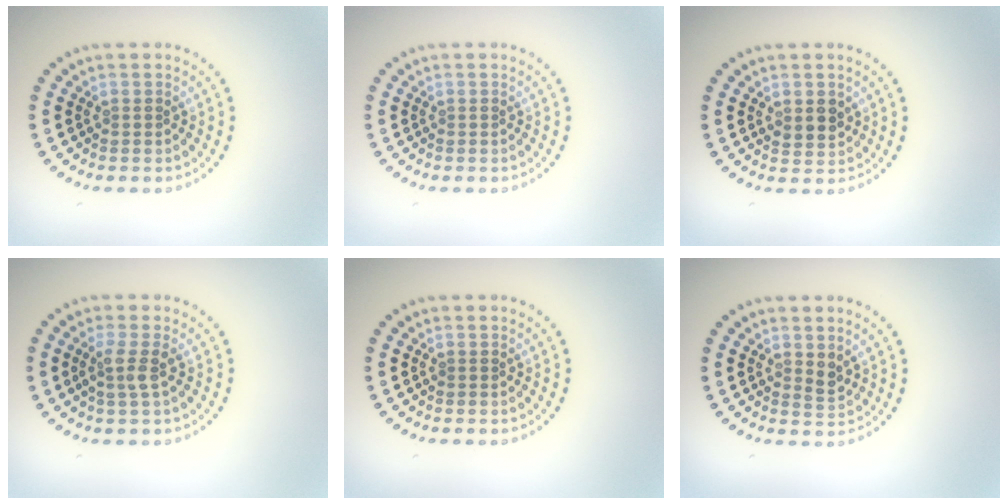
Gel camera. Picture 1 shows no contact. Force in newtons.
{"total": 0.0}
{"total": 1.9, "press": 1.8, "slide": 0.6}
{"total": 1.8, "press": 1.4, "slide": 1.1}
{"total": 0.0}
{"total": 1.2, "press": 1.0, "slide": 0.5}